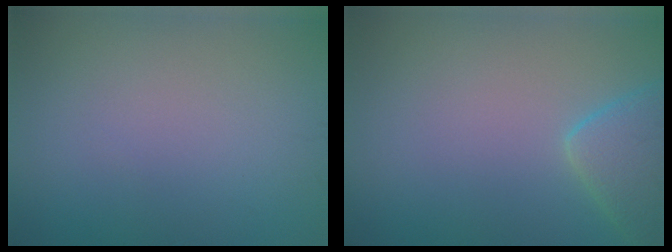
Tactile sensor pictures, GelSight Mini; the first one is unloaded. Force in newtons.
{"total": 3.2, "press": 3.2, "slide": 0.2}